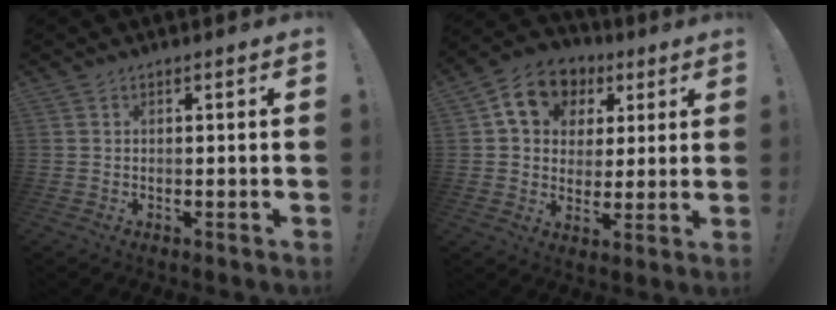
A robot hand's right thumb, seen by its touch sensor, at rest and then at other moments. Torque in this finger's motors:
{"motor_torque": [0.83, 2.37, 0.21, 0.22, 0.09]}